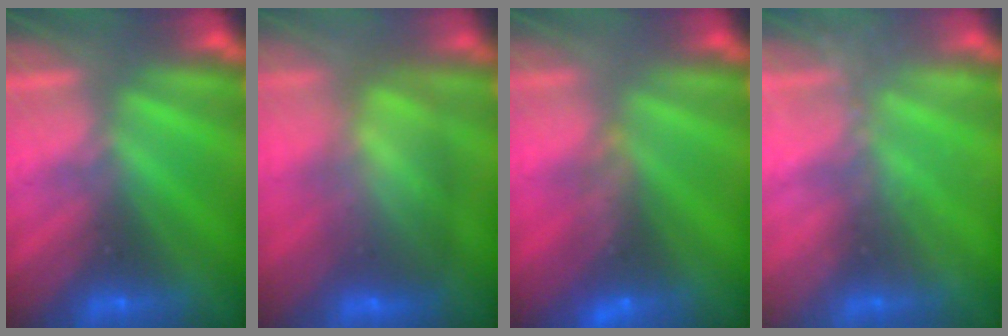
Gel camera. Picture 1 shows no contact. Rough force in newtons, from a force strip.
{"total": 9.1}
{"total": 8.6}
{"total": 2.0}